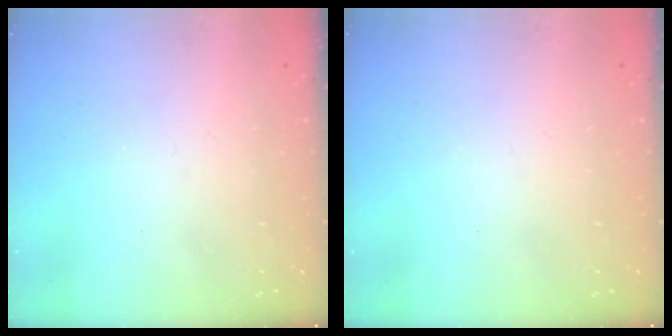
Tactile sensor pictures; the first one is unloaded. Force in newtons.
{"total": 0.0}